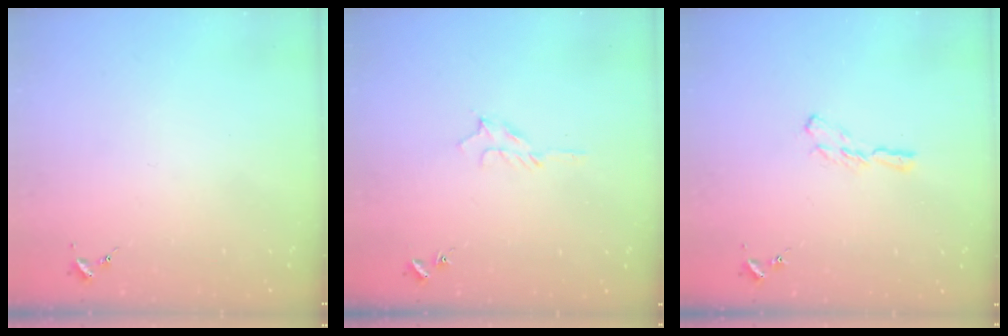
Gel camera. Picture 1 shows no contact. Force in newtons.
{"total": 6.3, "press": 6.3, "slide": 0.7}
{"total": 5.8, "press": 5.8, "slide": 0.5}